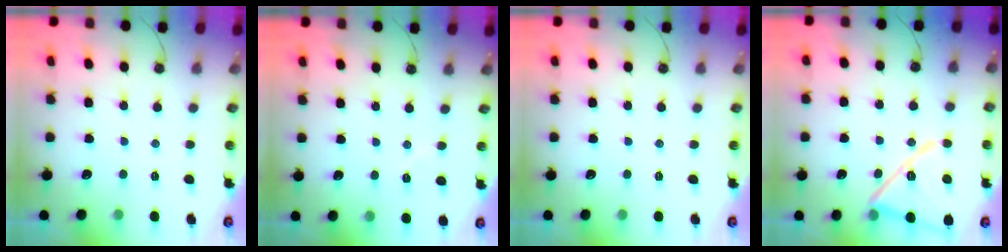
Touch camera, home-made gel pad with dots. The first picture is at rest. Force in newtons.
{"total": 3.0, "press": 2.8, "slide": 1.0}
{"total": 0.0}
{"total": 17.7, "press": 17.7, "slide": 0.7}